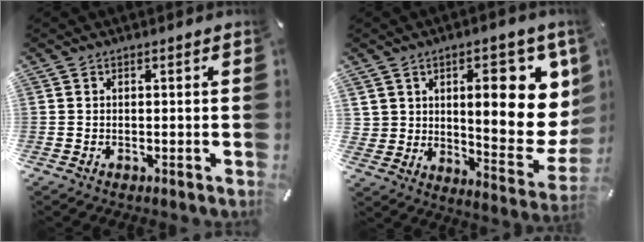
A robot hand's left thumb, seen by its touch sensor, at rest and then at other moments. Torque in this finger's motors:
{"motor_torque": [2.44, 2.57, 1.59, -1.19, 0.11]}